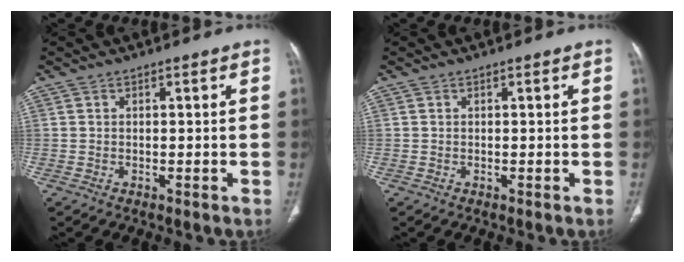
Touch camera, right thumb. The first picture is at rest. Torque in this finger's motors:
{"motor_torque": [-0.57, -0.11, -0.37, 0.37, 0.04]}